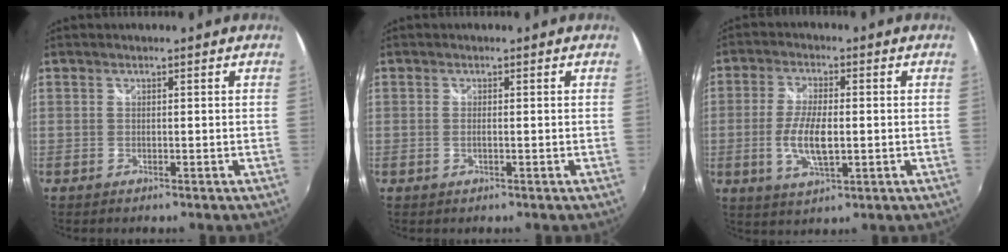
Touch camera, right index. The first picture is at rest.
{"total": 0.9, "force": [-0.2, 0.0, 0.9], "torque": [-0.018, 0.000, -0.006]}
{"total": 7.9, "force": [-1.2, 2.9, 7.3], "torque": [-0.148, -0.005, -0.023]}